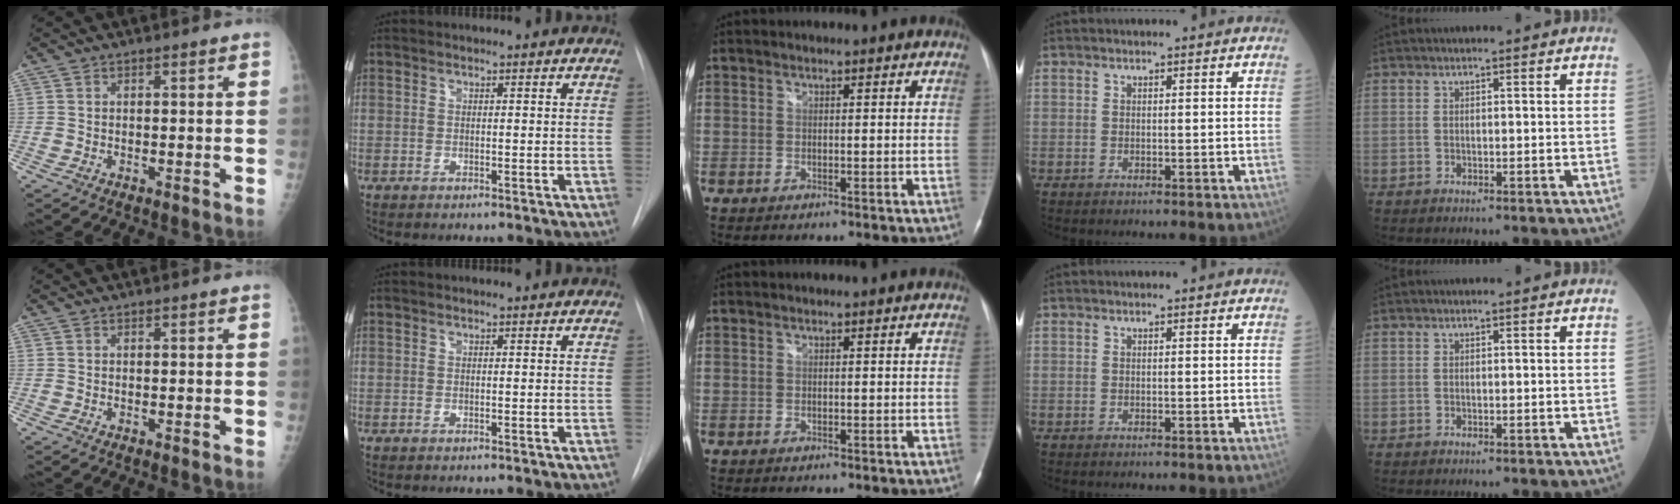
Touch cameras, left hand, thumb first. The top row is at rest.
{}